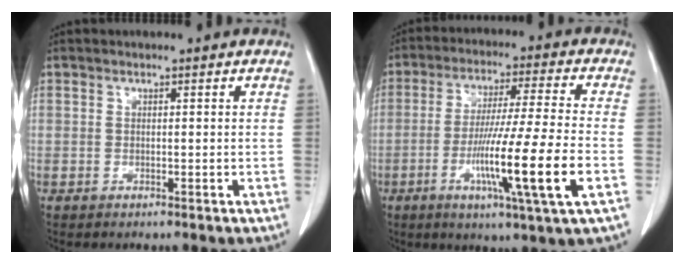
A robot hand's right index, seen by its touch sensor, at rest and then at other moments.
{"total": 15.4, "force": [-4.7, -1.2, 14.6], "torque": [-0.269, -0.023, -0.086]}